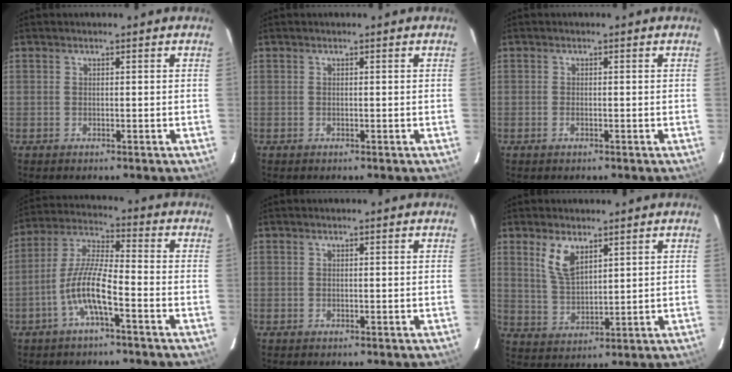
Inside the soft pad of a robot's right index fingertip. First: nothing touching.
{"total": 0.0}
{"total": 0.9, "force": [-0.5, 0.4, 0.6], "torque": [-0.011, 0.001, -0.008]}
{"total": 9.1, "force": [-4.2, 1.3, 8.0], "torque": [-0.177, 0.008, -0.083]}
{"total": 0.0}
{"total": 6.8, "force": [3.9, 3.1, 4.7], "torque": [-0.090, -0.001, 0.083]}